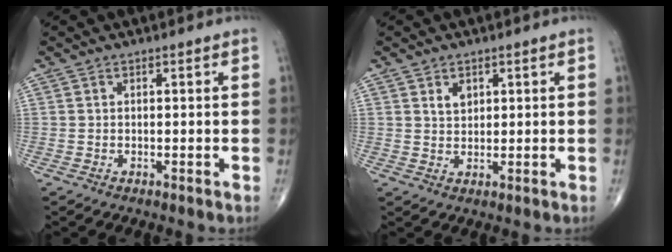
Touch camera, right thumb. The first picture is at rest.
{"total": 2.6, "force": [1.3, 1.8, 1.4], "torque": [-0.012, -0.009, 0.023]}